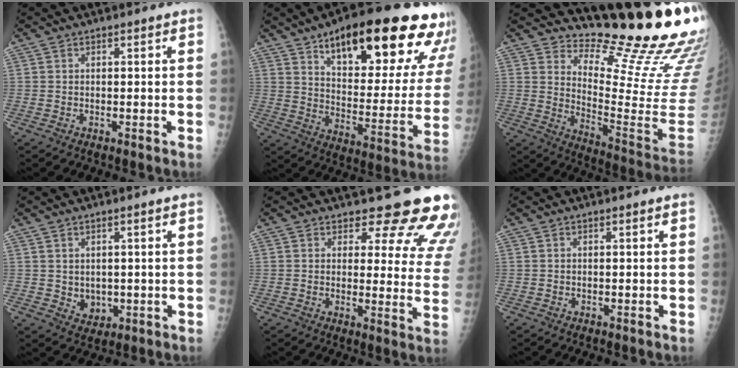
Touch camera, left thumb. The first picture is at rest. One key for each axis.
{"total": 29.0, "fx": 17.5, "fy": 9.9, "fz": 21.0, "tx": -0.251, "ty": -0.051, "tz": 0.253}
{"total": 22.0, "fx": 18.4, "fy": 3.3, "fz": 11.6, "tx": -0.140, "ty": -0.186, "tz": 0.254}
{"total": 3.3, "fx": 0.3, "fy": 2.6, "fz": 1.9, "tx": -0.018, "ty": -0.008, "tz": 0.017}
{"total": 15.0, "fx": 13.7, "fy": 4.4, "fz": 4.0, "tx": 0.002, "ty": -0.118, "tz": 0.136}
{"total": 0.0}